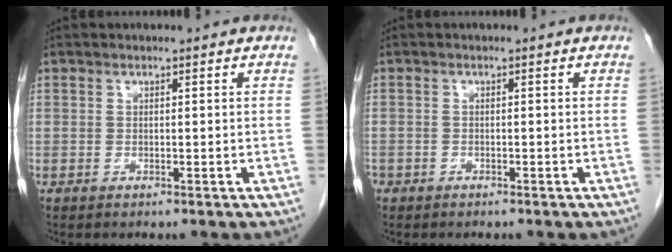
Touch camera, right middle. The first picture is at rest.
{"total": 1.0, "force": [-0.8, 0.7, 0.2], "torque": [-0.010, 0.001, -0.014]}